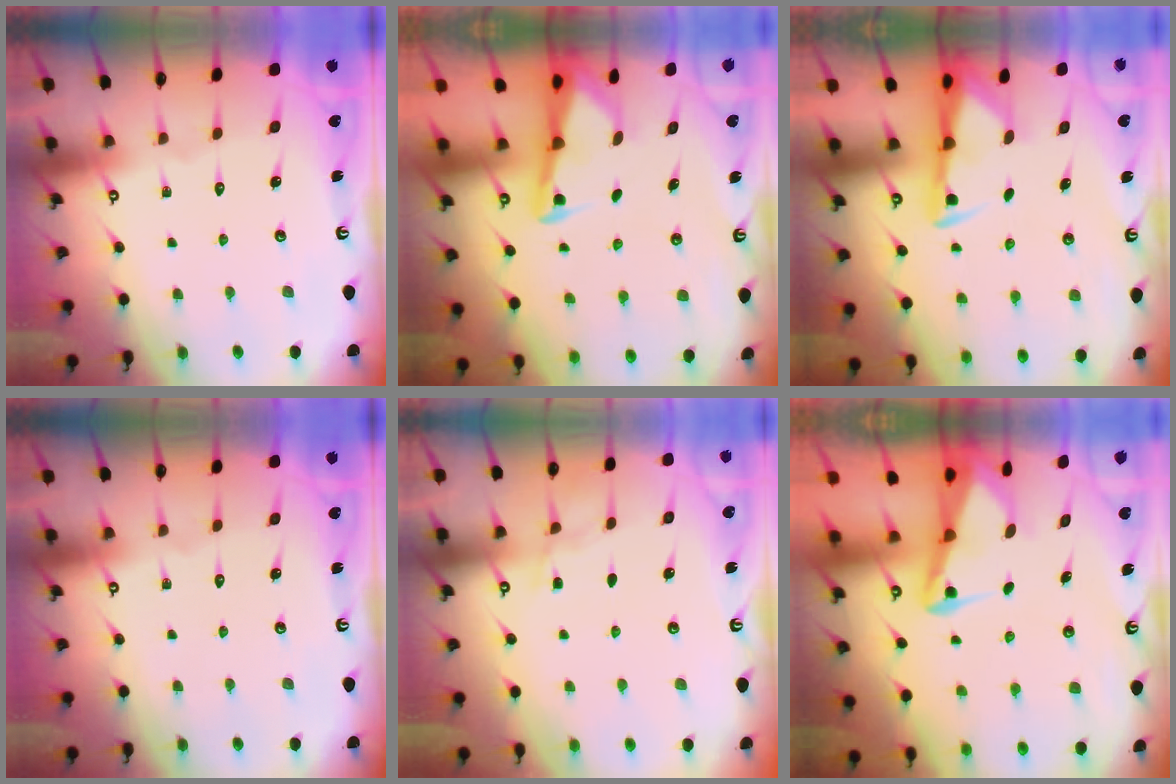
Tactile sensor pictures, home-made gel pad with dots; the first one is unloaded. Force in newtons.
{"total": 3.1, "press": 3.1, "slide": 0.4}
{"total": 2.8, "press": 2.8, "slide": 0.5}
{"total": 0.0}
{"total": 5.6, "press": 5.6, "slide": 0.6}
{"total": 3.5, "press": 3.5, "slide": 0.7}